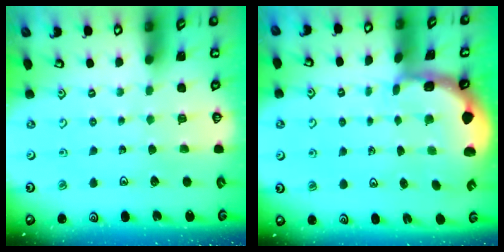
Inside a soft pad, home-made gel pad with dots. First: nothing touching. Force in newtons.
{"total": 1.8, "press": 1.6, "slide": 0.7}